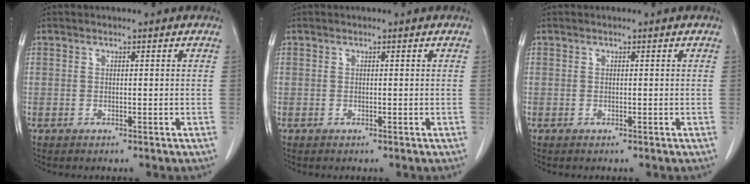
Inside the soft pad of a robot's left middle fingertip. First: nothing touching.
{"total": 0.0}
{"total": 0.0}